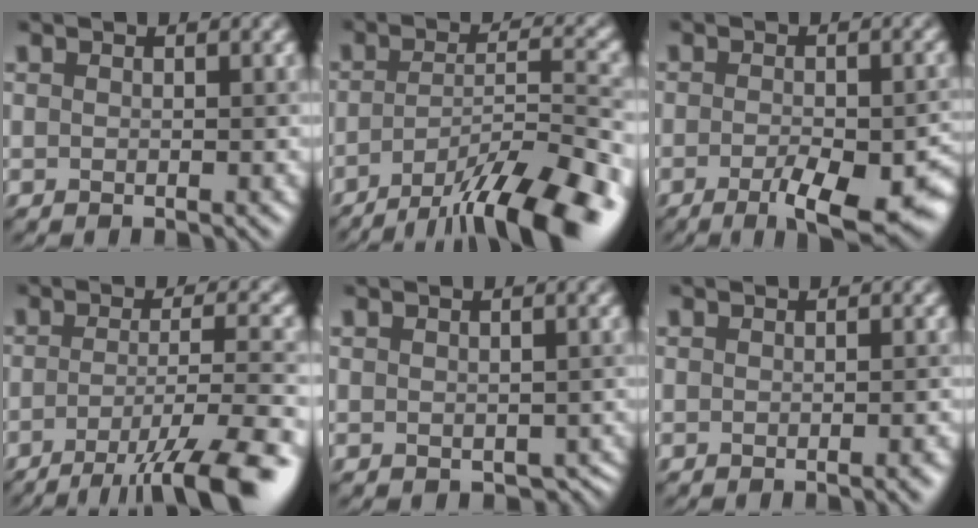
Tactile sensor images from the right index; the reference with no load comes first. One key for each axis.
{"total": 11.8, "fx": -7.9, "fy": 2.4, "fz": 8.5, "tx": -0.133, "ty": 0.008, "tz": -0.130}
{"total": 8.3, "fx": -3.9, "fy": 2.6, "fz": 6.8, "tx": -0.099, "ty": -0.015, "tz": -0.049}
{"total": 10.8, "fx": -6.4, "fy": 2.2, "fz": 8.5, "tx": -0.123, "ty": 0.000, "tz": -0.095}
{"total": 2.1, "fx": -0.8, "fy": 1.6, "fz": 1.2, "tx": -0.016, "ty": -0.015, "tz": -0.003}
{"total": 1.3, "fx": -0.6, "fy": 0.3, "fz": 1.2, "tx": -0.010, "ty": 0.001, "tz": -0.009}